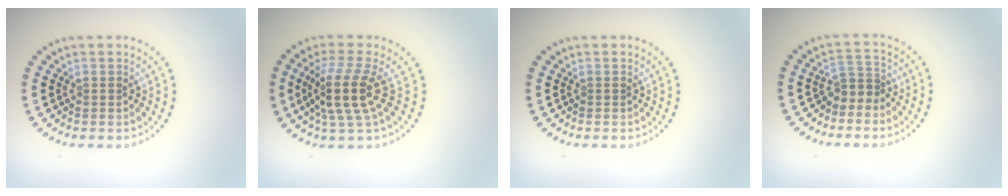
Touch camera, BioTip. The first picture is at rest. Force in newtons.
{"total": 4.3, "press": 3.3, "slide": 2.7}
{"total": 0.0}
{"total": 2.0, "press": 1.3, "slide": 1.5}